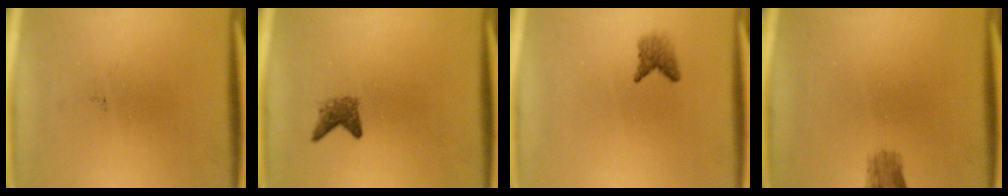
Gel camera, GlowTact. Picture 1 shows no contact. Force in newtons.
{"total": 2.0}
{"total": 1.9}
{"total": 2.3}